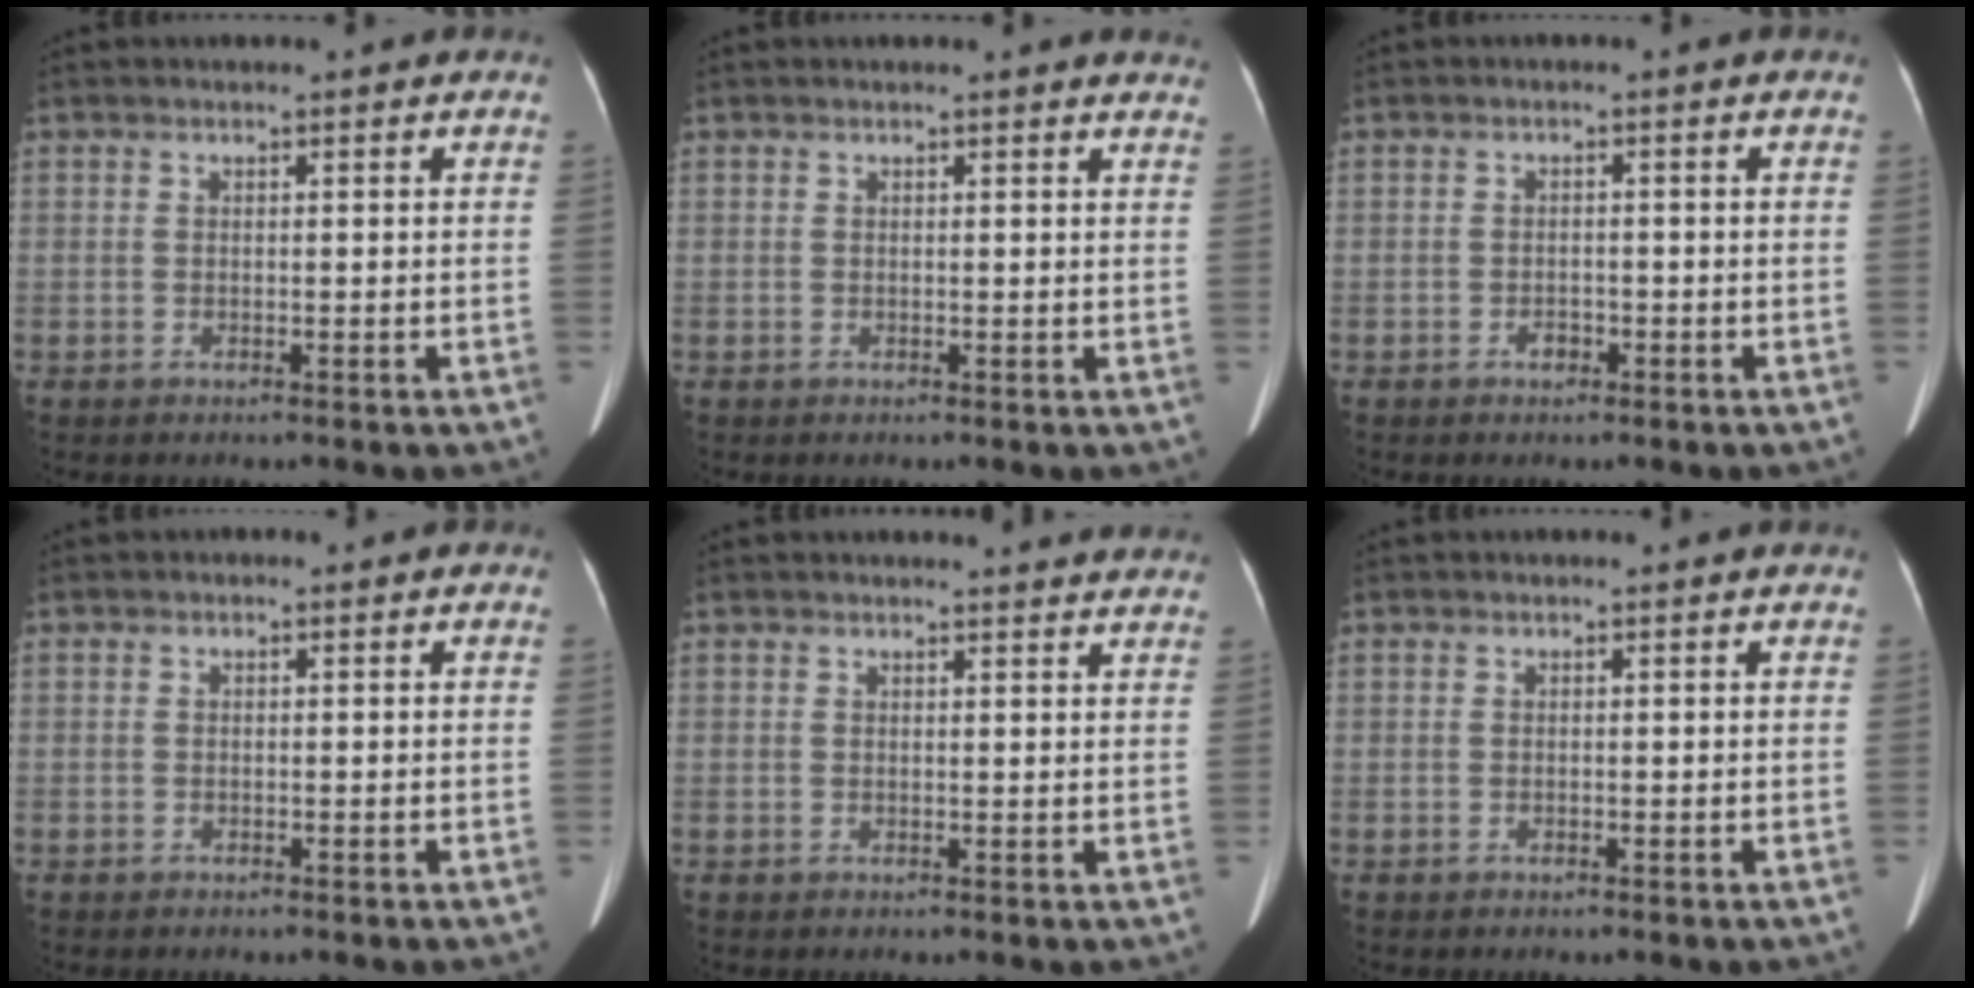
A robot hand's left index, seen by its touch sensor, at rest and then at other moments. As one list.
[{"total": 4.3, "force": [4.2, 0.7, 0.7], "torque": [-0.001, -0.012, 0.021]}, {"total": 1.4, "force": [-1.0, 0.8, 0.6], "torque": [-0.012, 0.002, -0.013]}, {"total": 0.9, "force": [-0.6, 0.6, 0.0], "torque": [-0.001, 0.004, -0.013]}, {"total": 6.7, "force": [6.5, 0.6, 1.4], "torque": [-0.008, -0.001, 0.052]}, {"total": 0.0}]